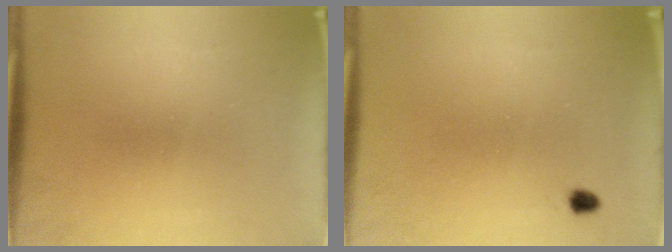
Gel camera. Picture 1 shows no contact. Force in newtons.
{"total": 1.0}